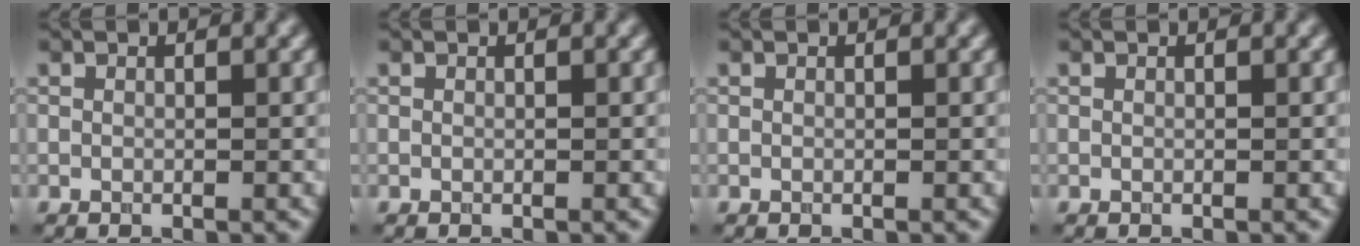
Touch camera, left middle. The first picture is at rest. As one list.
[{"total": 0.0}, {"total": 0.0}, {"total": 0.0}]